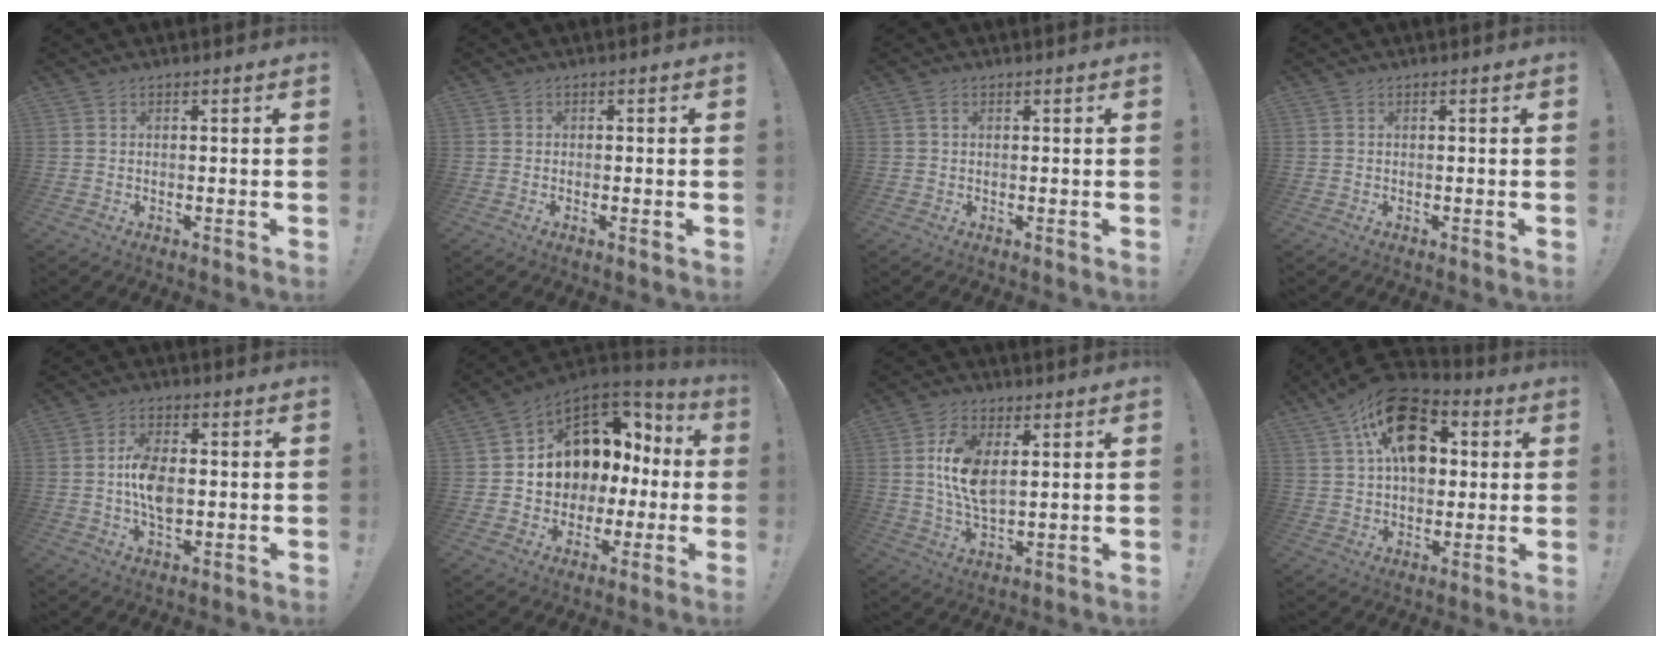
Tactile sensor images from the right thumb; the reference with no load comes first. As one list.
[{"total": 1.3, "force": [-0.3, 0.0, 1.2], "torque": [-0.018, -0.003, -0.006]}, {"total": 1.3, "force": [0.5, 0.9, 0.8], "torque": [-0.011, 0.001, 0.007]}, {"total": 0.0}, {"total": 9.5, "force": [-0.6, 5.5, 7.7], "torque": [-0.128, 0.002, -0.011]}, {"total": 11.3, "force": [3.8, 9.3, 5.1], "torque": [-0.081, -0.033, 0.083]}, {"total": 11.9, "force": [2.7, 6.4, 9.7], "torque": [-0.175, -0.010, 0.044]}, {"total": 19.9, "force": [7.2, 12.8, 13.5], "torque": [-0.207, -0.028, 0.128]}]